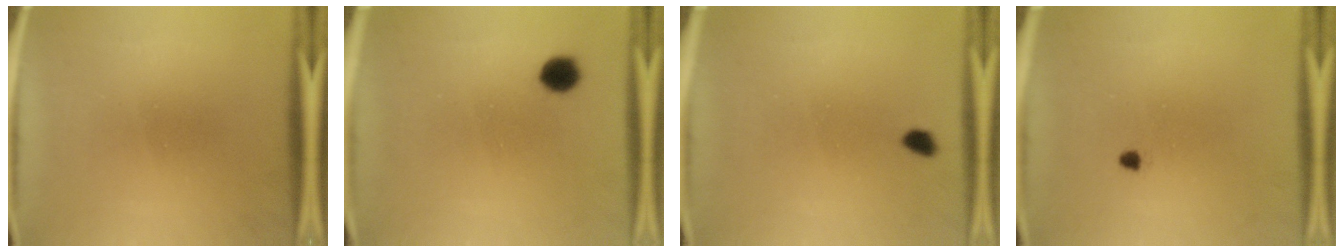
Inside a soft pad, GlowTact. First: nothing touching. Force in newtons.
{"total": 4.2}
{"total": 1.7}
{"total": 0.8}